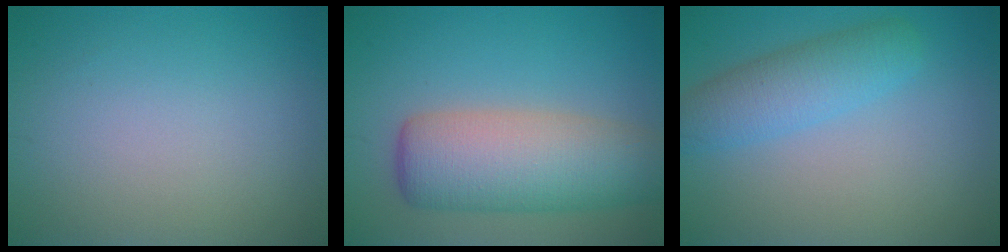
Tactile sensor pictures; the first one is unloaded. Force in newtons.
{"total": 8.1, "press": 8.1, "slide": 0.4}
{"total": 4.0, "press": 4.0, "slide": 0.1}